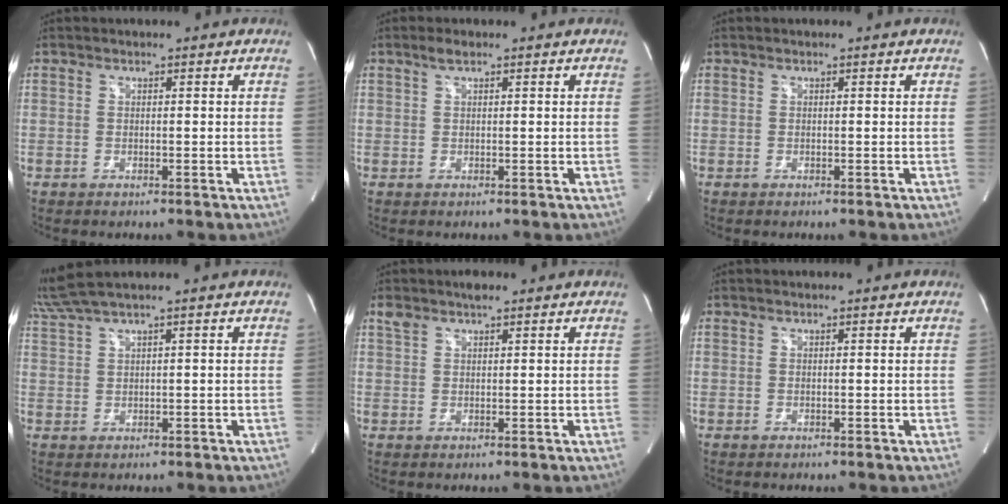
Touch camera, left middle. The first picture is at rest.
{"total": 1.4, "force": [0.9, 0.5, 0.9], "torque": [-0.019, 0.009, 0.018]}
{"total": 0.0}
{"total": 4.4, "force": [3.5, -0.9, 2.6], "torque": [-0.075, 0.026, 0.080]}
{"total": 3.0, "force": [2.2, 0.9, 1.8], "torque": [-0.043, 0.018, 0.044]}
{"total": 0.0}